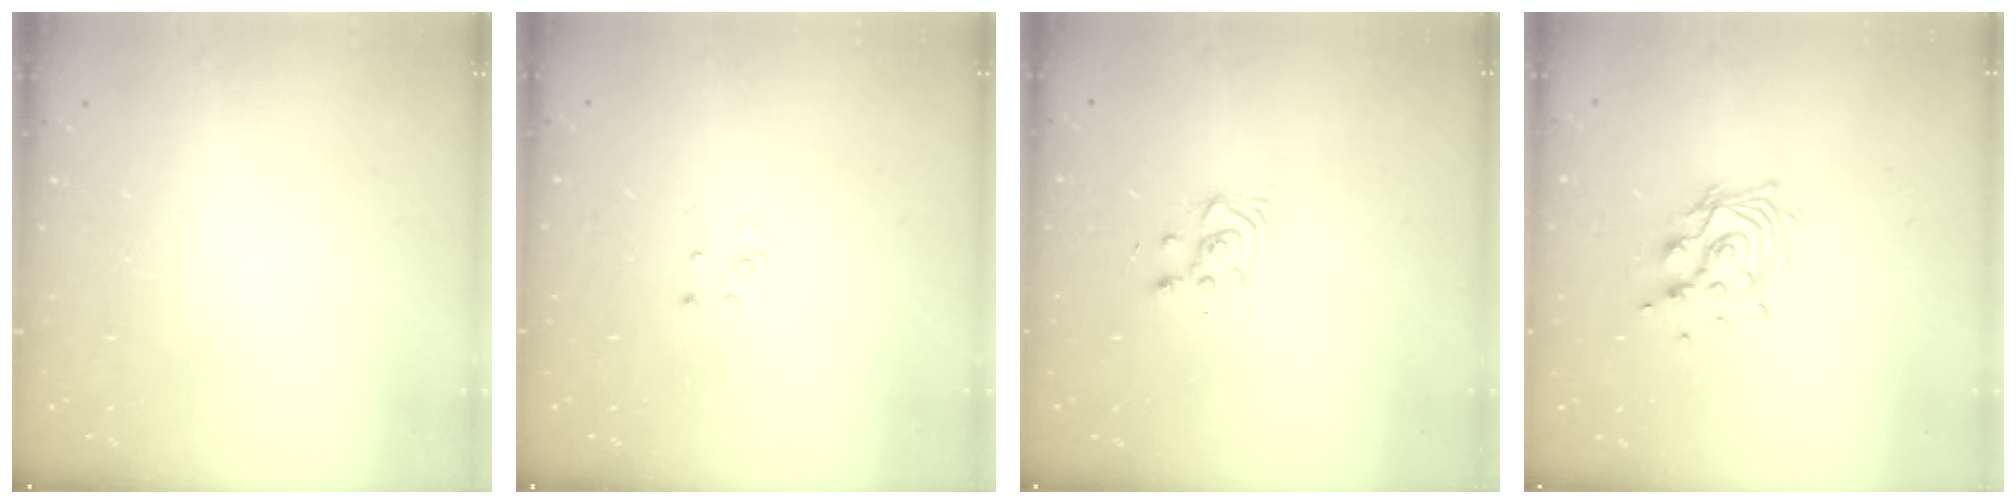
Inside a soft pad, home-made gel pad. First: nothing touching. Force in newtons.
{"total": 2.2, "press": 2.2, "slide": 0.2}
{"total": 3.2, "press": 3.2, "slide": 0.2}
{"total": 11.1, "press": 10.9, "slide": 1.6}